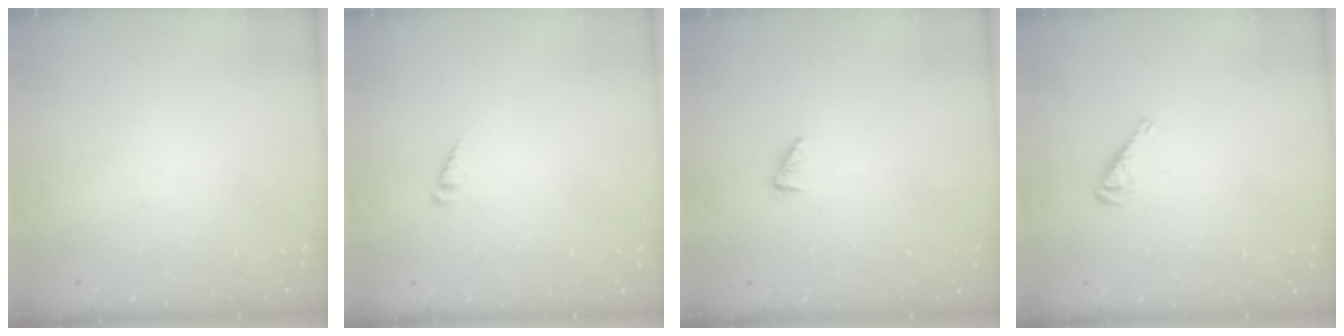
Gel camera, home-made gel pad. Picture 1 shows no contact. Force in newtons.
{"total": 2.9, "press": 2.9, "slide": 0.3}
{"total": 1.2, "press": 1.1, "slide": 0.2}
{"total": 4.2, "press": 4.2, "slide": 0.1}